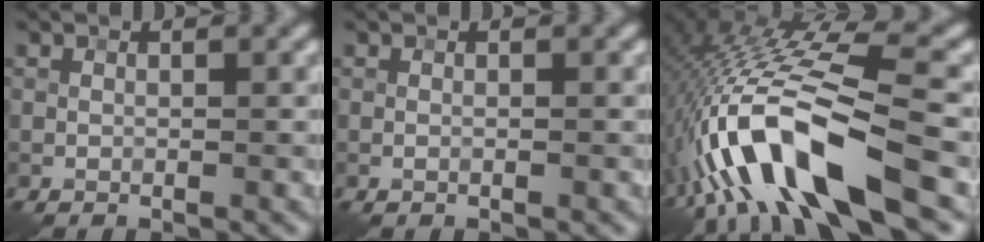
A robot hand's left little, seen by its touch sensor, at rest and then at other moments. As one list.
[{"total": 0.0}, {"total": 13.1, "force": [-5.0, 3.9, 11.5], "torque": [-0.228, 0.010, -0.083]}]